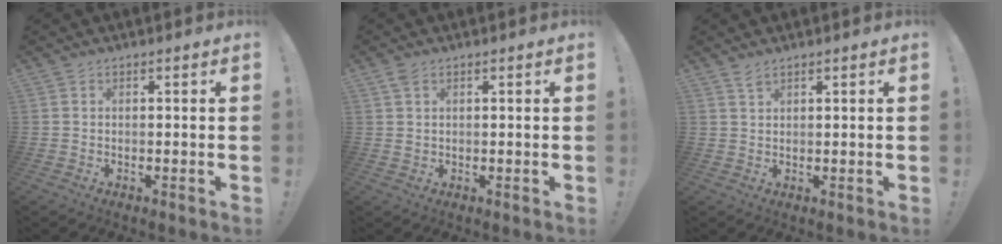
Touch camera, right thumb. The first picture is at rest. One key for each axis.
{"total": 2.2, "fx": 1.3, "fy": 1.2, "fz": 1.2, "tx": -0.026, "ty": 0.002, "tz": 0.025}
{"total": 2.3, "fx": 1.9, "fy": 0.4, "fz": 1.2, "tx": -0.017, "ty": -0.008, "tz": 0.034}